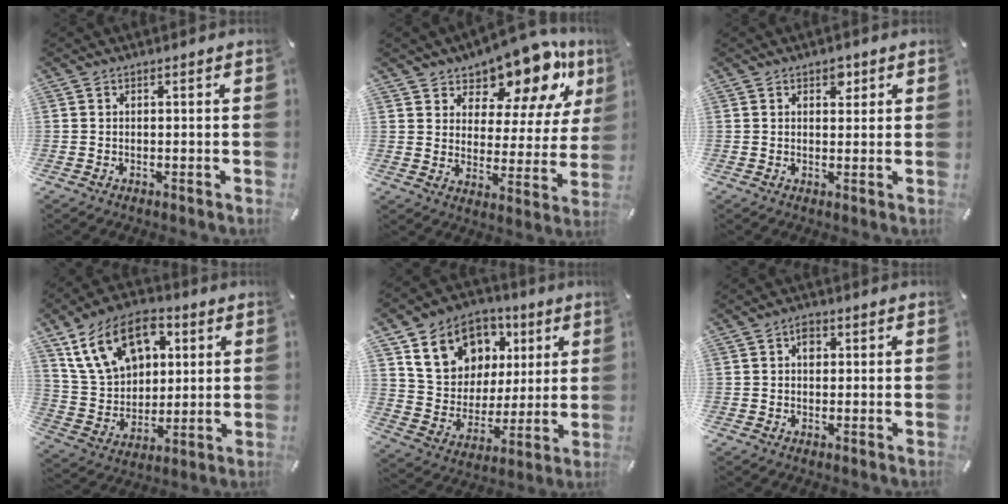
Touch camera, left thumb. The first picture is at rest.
{"total": 14.0, "force": [12.3, 5.2, 4.1], "torque": [-0.077, -0.107, 0.213]}
{"total": 2.7, "force": [1.5, 1.8, 1.3], "torque": [-0.005, -0.006, 0.022]}
{"total": 16.5, "force": [7.4, 11.7, 9.1], "torque": [-0.182, -0.013, 0.141]}
{"total": 15.7, "force": [6.8, 13.0, 5.6], "torque": [-0.100, -0.023, 0.136]}
{"total": 2.4, "force": [0.6, 1.8, 1.5], "torque": [-0.015, 0.002, 0.005]}